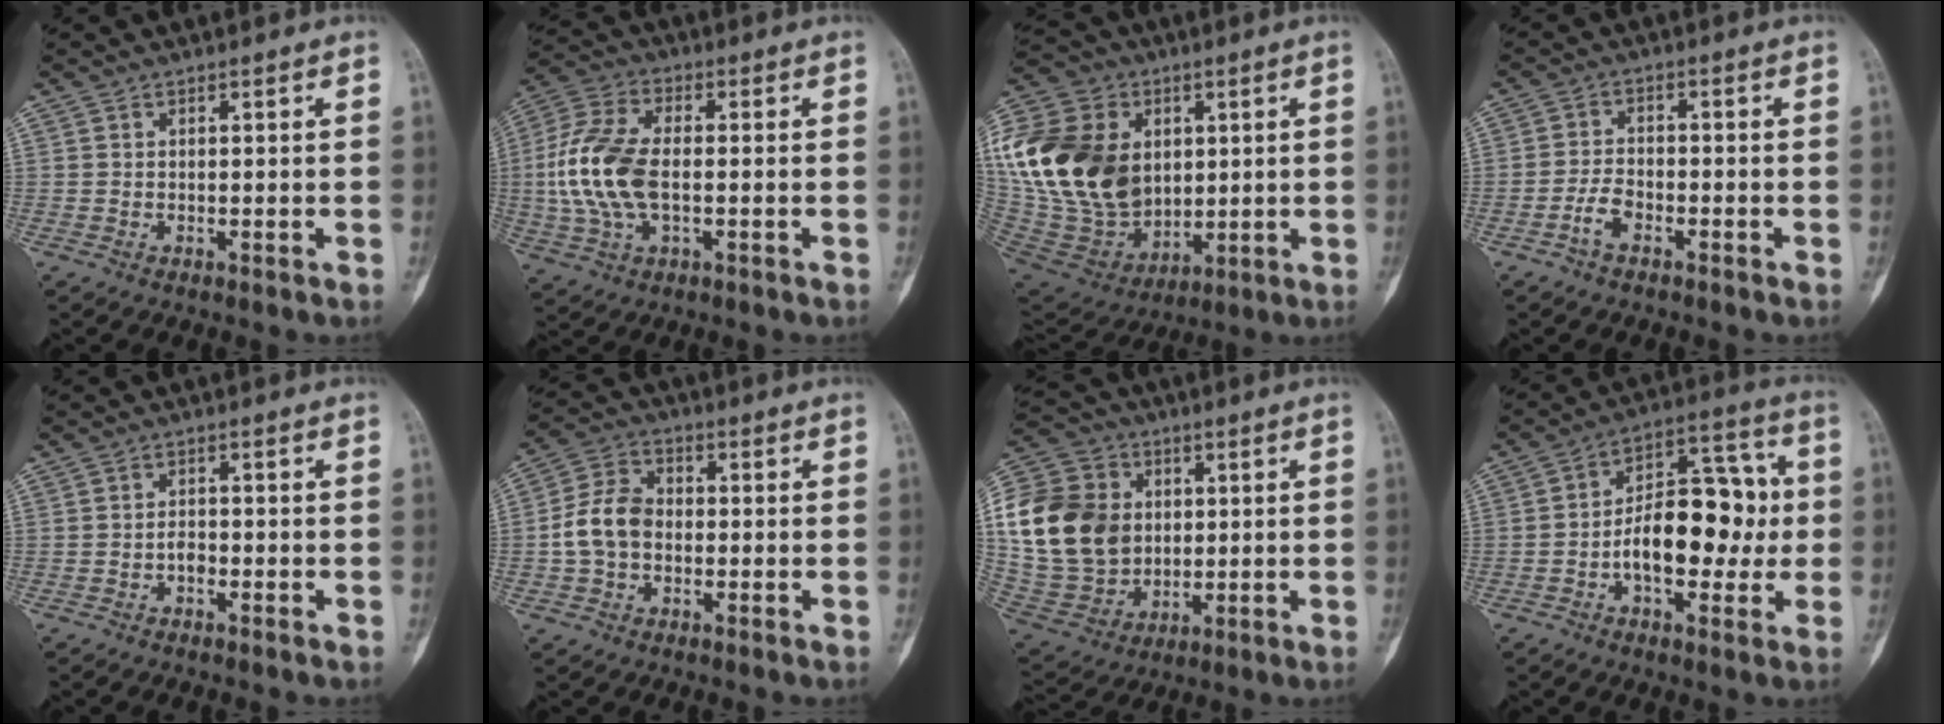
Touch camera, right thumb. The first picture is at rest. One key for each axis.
{"total": 14.3, "fx": -0.8, "fy": 7.8, "fz": 11.9, "tx": -0.264, "ty": 0.014, "tz": -0.018}
{"total": 31.0, "fx": 5.1, "fy": 22.6, "fz": 20.6, "tx": -0.431, "ty": 0.013, "tz": 0.113}
{"total": 3.7, "fx": -2.3, "fy": 1.9, "fz": 2.3, "tx": -0.042, "ty": 0.017, "tz": -0.046}
{"total": 1.7, "fx": -0.8, "fy": 1.0, "fz": 1.1, "tx": -0.010, "ty": 0.007, "tz": -0.019}
{"total": 8.6, "fx": -1.1, "fy": 6.4, "fz": 5.6, "tx": -0.101, "ty": 0.028, "tz": -0.029}
{"total": 23.9, "fx": 2.5, "fy": 19.1, "fz": 14.2, "tx": -0.282, "ty": 0.014, "tz": 0.060}
{"total": 16.0, "fx": -1.6, "fy": 9.0, "fz": 13.1, "tx": -0.169, "ty": 0.041, "tz": -0.031}